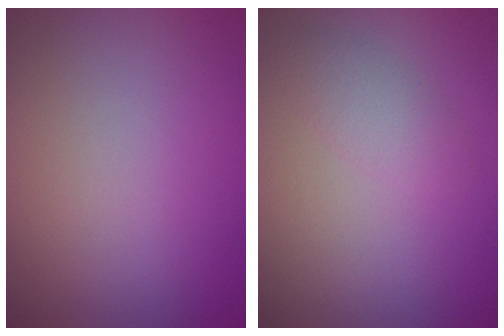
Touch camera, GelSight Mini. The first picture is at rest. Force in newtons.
{"total": 1.8, "press": 1.8, "slide": 0.1}